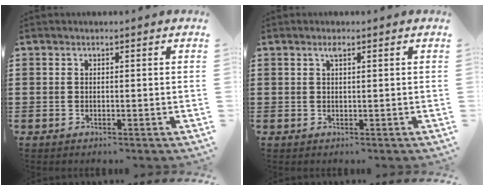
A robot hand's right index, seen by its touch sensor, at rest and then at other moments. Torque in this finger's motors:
{"motor_torque": [0.05, -0.03, 0.01, 0.02]}